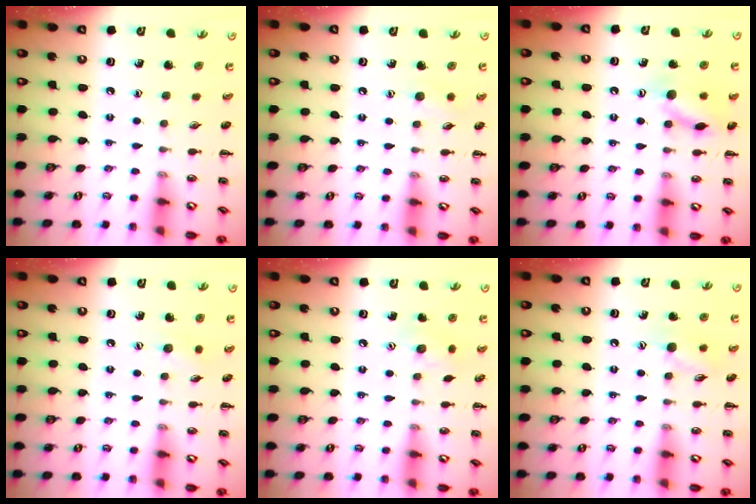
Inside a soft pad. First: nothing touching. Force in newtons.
{"total": 5.9, "press": 5.7, "slide": 1.5}
{"total": 11.6, "press": 11.6, "slide": 0.8}
{"total": 4.0, "press": 3.9, "slide": 1.0}
{"total": 6.6, "press": 6.6, "slide": 1.0}
{"total": 8.3, "press": 8.2, "slide": 0.9}